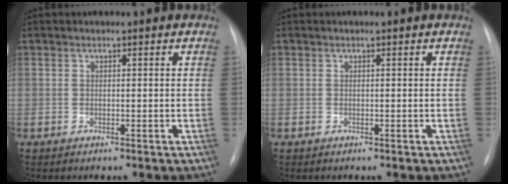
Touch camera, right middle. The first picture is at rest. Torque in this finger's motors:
{"motor_torque": [-0.01, 0.00, 0.00, 0.00]}